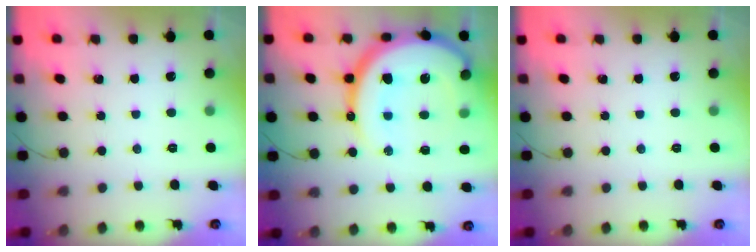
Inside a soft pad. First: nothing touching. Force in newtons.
{"total": 24.6, "press": 24.5, "slide": 2.3}
{"total": 0.0}